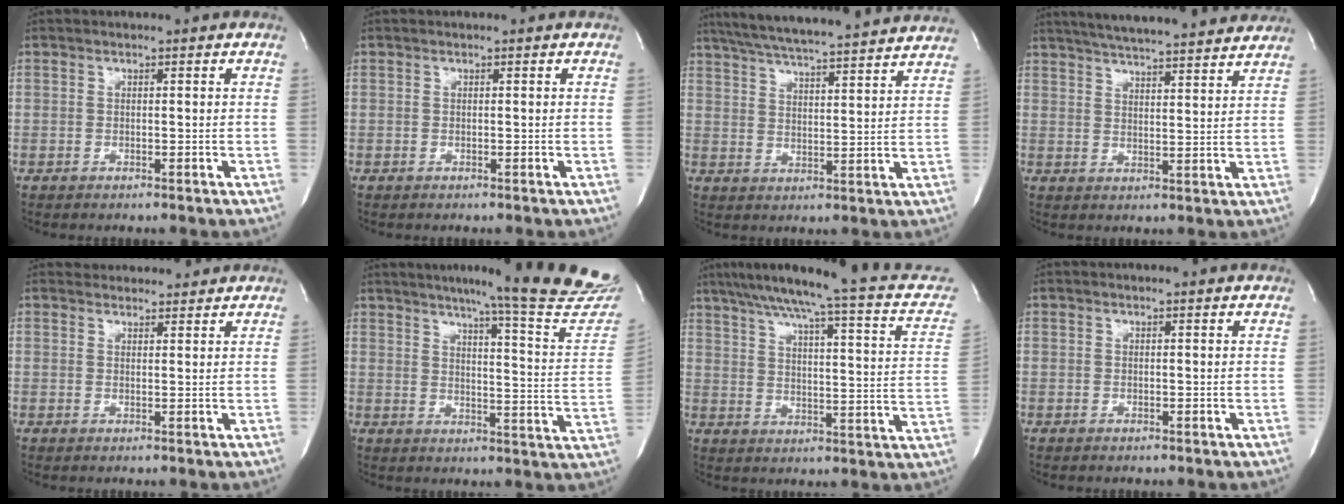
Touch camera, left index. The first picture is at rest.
{"total": 0.0}
{"total": 22.2, "force": [20.0, 1.1, 9.5], "torque": [-0.165, 0.009, 0.272]}
{"total": 20.5, "force": [18.5, 2.0, 8.7], "torque": [-0.143, 0.011, 0.246]}
{"total": 6.1, "force": [5.8, 1.6, 0.6], "torque": [-0.002, 0.014, 0.066]}
{"total": 23.3, "force": [20.5, -0.7, 11.0], "torque": [-0.151, -0.097, 0.242]}
{"total": 22.7, "force": [19.4, 1.2, 11.7], "torque": [-0.177, -0.029, 0.240]}
{"total": 1.8, "force": [1.8, 0.0, 0.3], "torque": [-0.011, -0.004, 0.011]}